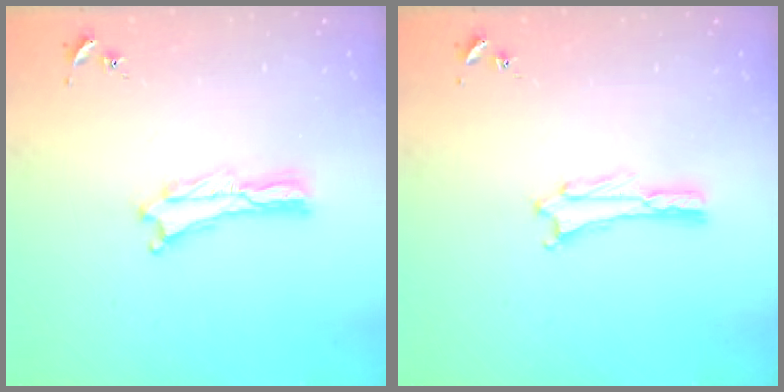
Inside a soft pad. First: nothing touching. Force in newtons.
{"total": 1.6, "press": 1.6, "slide": 0.2}